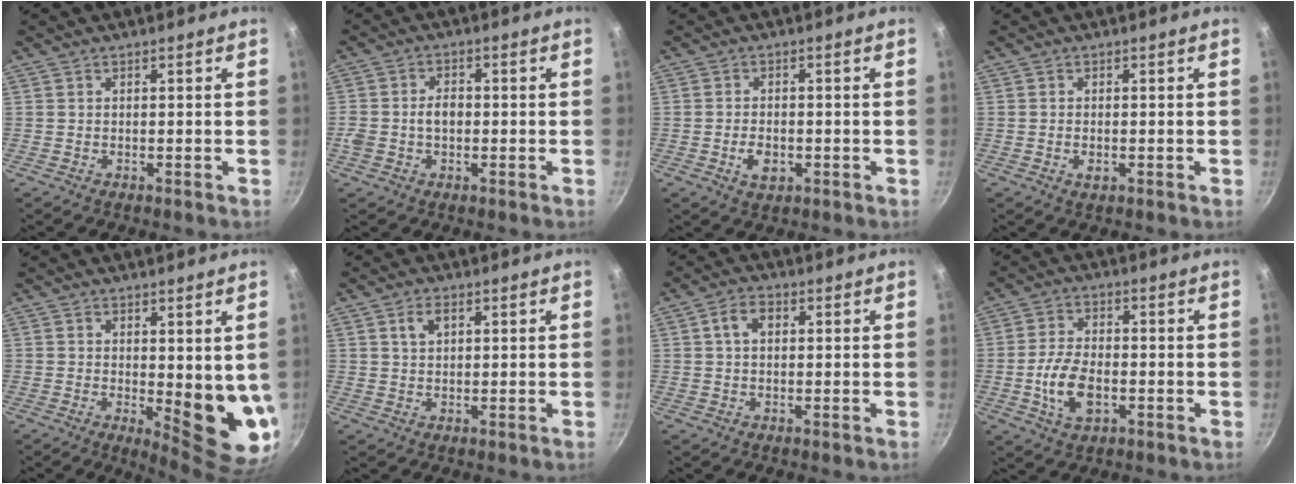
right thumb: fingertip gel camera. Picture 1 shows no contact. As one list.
[{"total": 4.4, "force": [-0.6, 3.1, 3.1], "torque": [-0.042, 0.017, -0.012]}, {"total": 4.3, "force": [-1.2, 2.7, 3.1], "torque": [-0.052, 0.007, -0.019]}, {"total": 1.8, "force": [-0.4, 1.0, 1.4], "torque": [-0.025, -0.001, -0.008]}, {"total": 10.5, "force": [0.6, 4.0, 9.7], "torque": [-0.103, -0.033, 0.016]}, {"total": 3.3, "force": [1.3, 2.0, 2.2], "torque": [-0.030, 0.001, 0.023]}, {"total": 4.3, "force": [0.9, 2.9, 3.0], "torque": [-0.044, 0.010, 0.011]}, {"total": 8.9, "force": [-2.1, 5.1, 7.0], "torque": [-0.132, 0.015, -0.042]}]